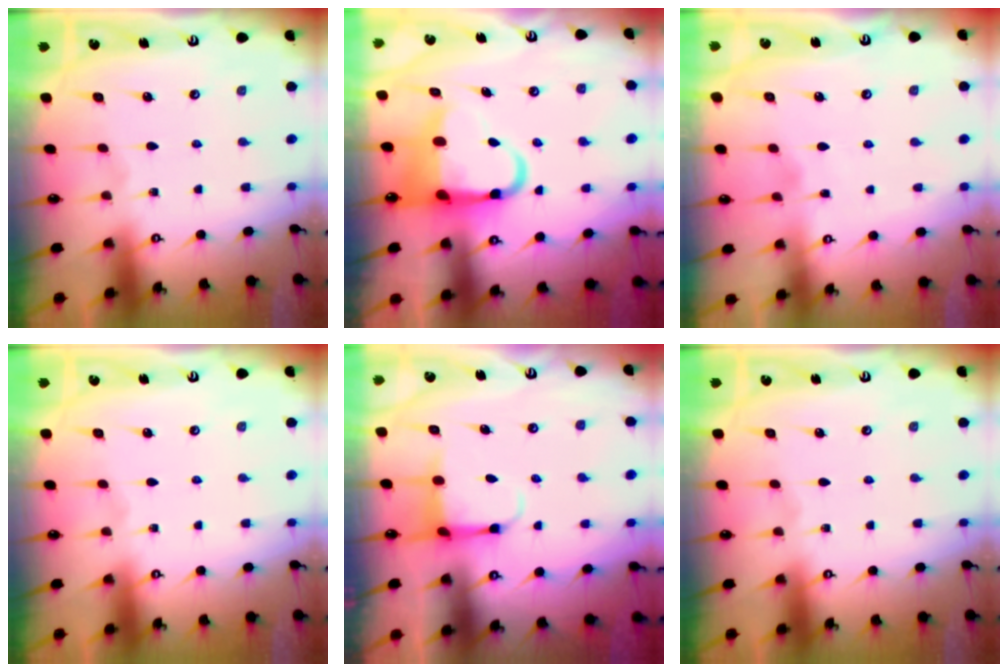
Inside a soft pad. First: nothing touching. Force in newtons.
{"total": 9.3, "press": 9.2, "slide": 1.5}
{"total": 2.0, "press": 2.0, "slide": 0.1}
{"total": 0.0}
{"total": 3.9, "press": 3.7, "slide": 1.2}
{"total": 0.0}